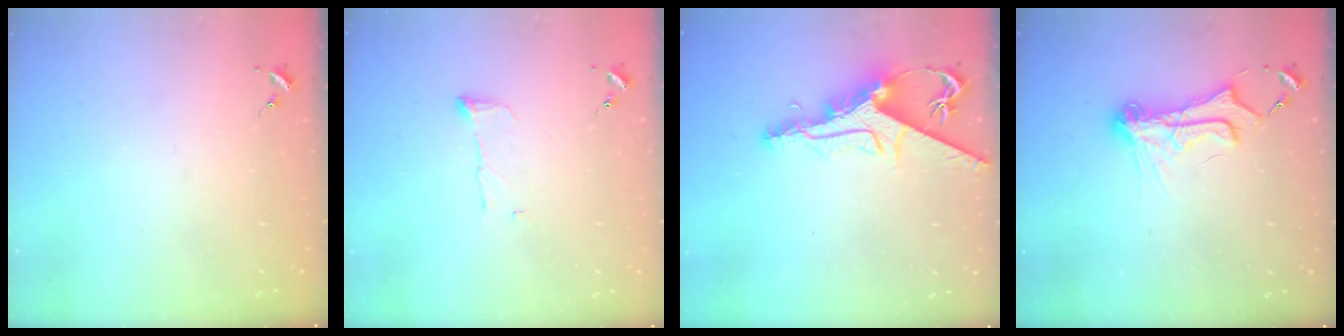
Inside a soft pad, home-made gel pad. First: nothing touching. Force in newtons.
{"total": 4.8, "press": 4.7, "slide": 0.7}
{"total": 10.7, "press": 10.7, "slide": 1.0}
{"total": 12.5, "press": 12.5, "slide": 0.7}